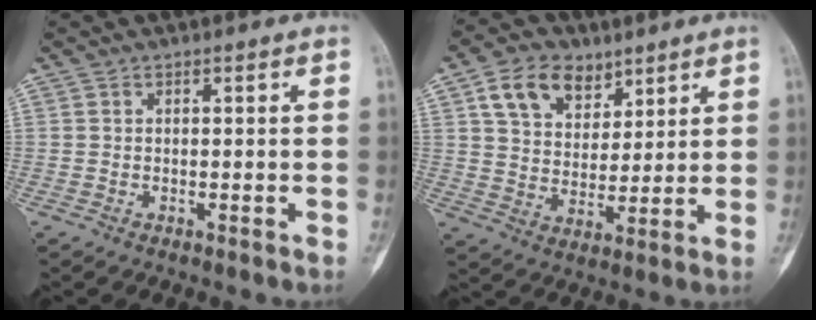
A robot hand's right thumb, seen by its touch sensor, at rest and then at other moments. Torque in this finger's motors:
{"motor_torque": [0.00, 0.74, 0.49, 0.78, -0.02]}